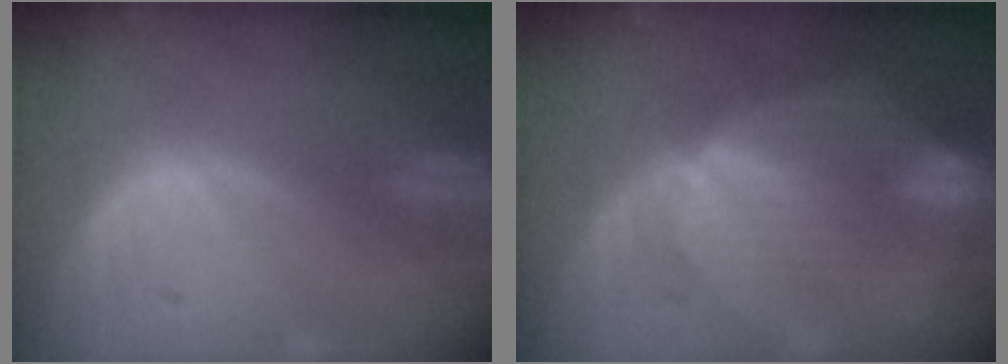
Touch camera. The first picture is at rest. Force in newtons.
{"total": 8.3, "press": 8.1, "slide": 2.0}